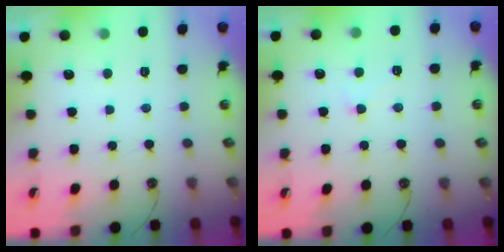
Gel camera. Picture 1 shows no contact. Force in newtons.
{"total": 1.1, "press": 1.0, "slide": 0.5}